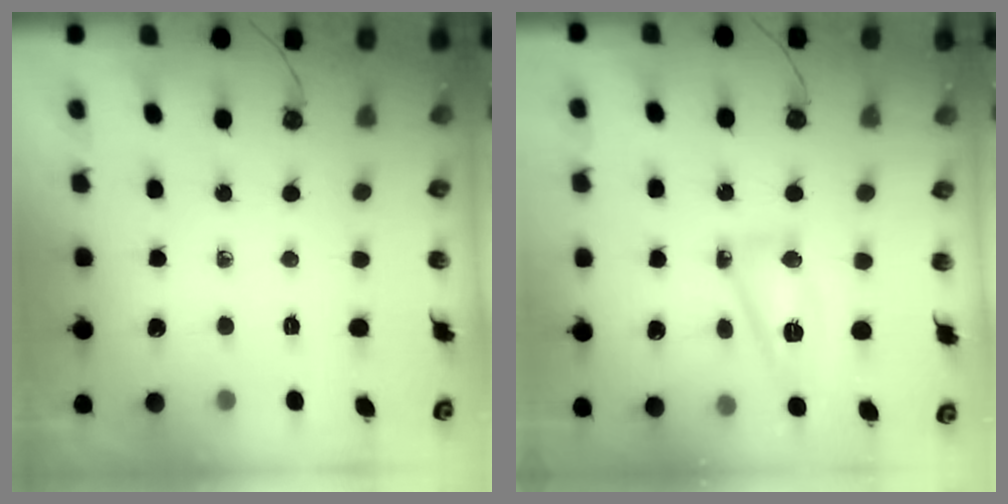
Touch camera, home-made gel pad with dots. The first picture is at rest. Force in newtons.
{"total": 9.0, "press": 9.0, "slide": 0.5}